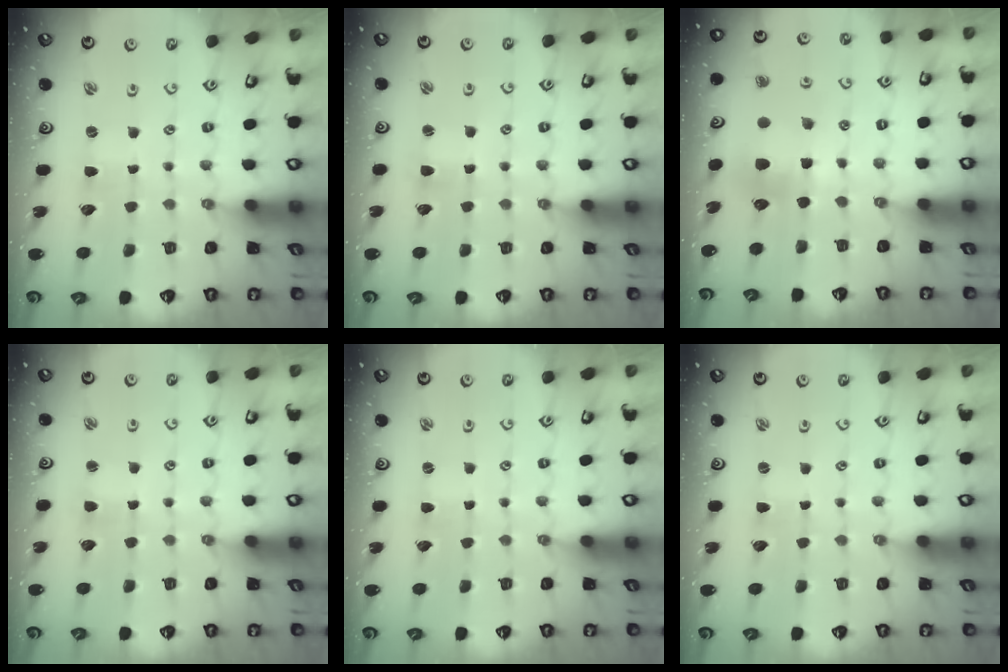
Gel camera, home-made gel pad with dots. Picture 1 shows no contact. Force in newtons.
{"total": 2.1, "press": 2.1, "slide": 0.4}
{"total": 6.9, "press": 6.9, "slide": 0.9}
{"total": 1.4, "press": 1.4, "slide": 0.2}
{"total": 0.0}
{"total": 0.0}